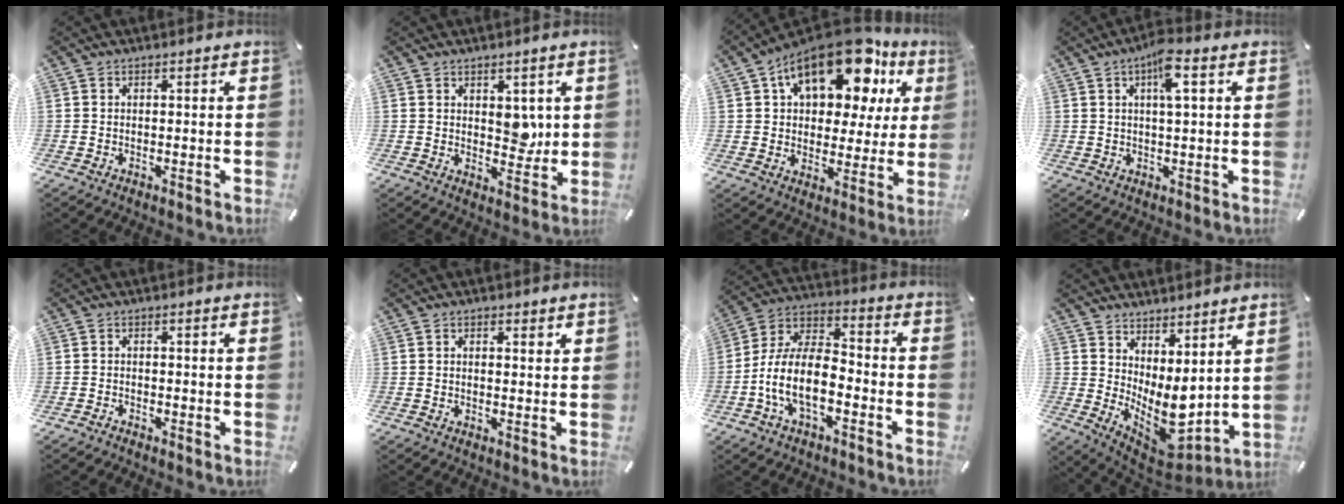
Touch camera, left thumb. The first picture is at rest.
{"total": 4.6, "force": [1.7, 3.2, 2.8], "torque": [-0.019, -0.015, 0.025]}
{"total": 20.8, "force": [11.9, 11.1, 12.9], "torque": [-0.206, -0.064, 0.202]}
{"total": 6.7, "force": [2.6, 1.4, 6.0], "torque": [-0.106, -0.001, 0.039]}
{"total": 1.1, "force": [-1.1, 0.3, 0.2], "torque": [-0.004, 0.004, -0.023]}
{"total": 1.2, "force": [0.4, 0.7, 0.9], "torque": [-0.011, 0.001, 0.004]}
{"total": 12.7, "force": [-5.7, 6.8, 9.2], "torque": [-0.192, 0.016, -0.105]}
{"total": 8.7, "force": [1.8, 5.4, 6.6], "torque": [-0.099, -0.061, 0.044]}